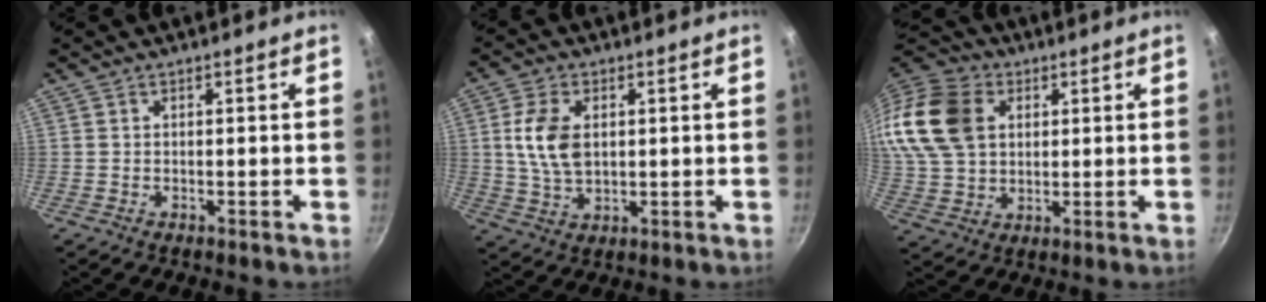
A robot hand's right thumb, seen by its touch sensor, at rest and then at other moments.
{"total": 9.0, "force": [1.6, 5.5, 6.9], "torque": [-0.125, -0.005, 0.032]}
{"total": 21.1, "force": [6.0, 15.5, 12.9], "torque": [-0.271, 0.017, 0.113]}